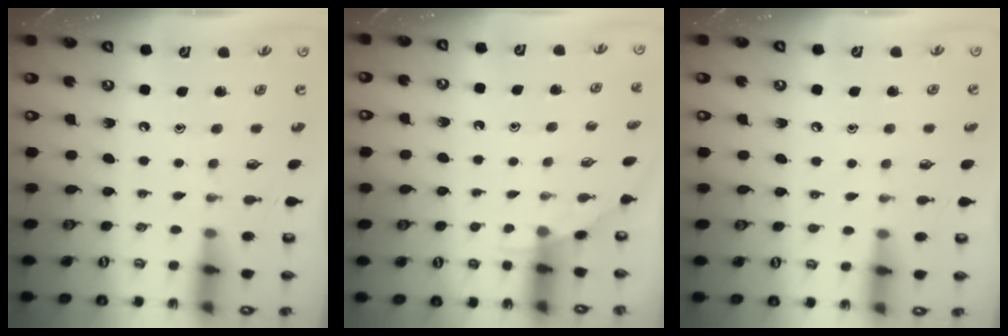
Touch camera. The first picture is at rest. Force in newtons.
{"total": 2.5, "press": 2.5, "slide": 0.2}
{"total": 4.8, "press": 4.8, "slide": 0.6}